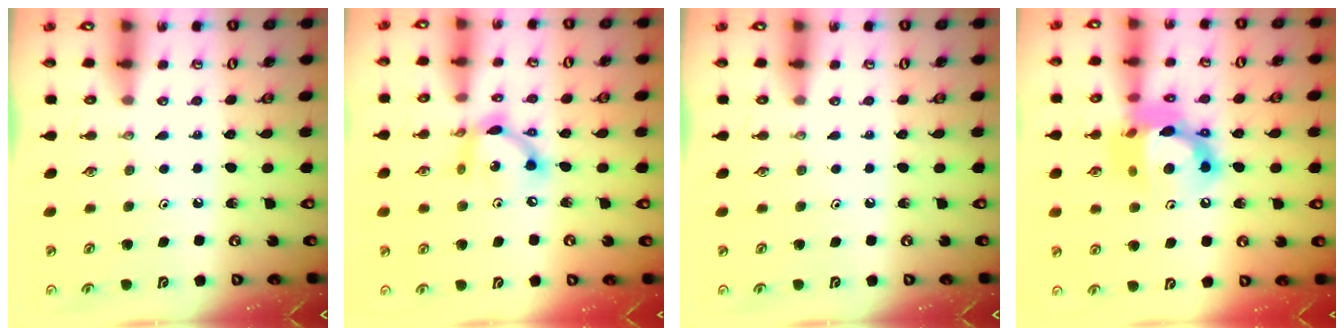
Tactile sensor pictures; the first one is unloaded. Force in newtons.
{"total": 11.4, "press": 11.3, "slide": 1.0}
{"total": 0.0}
{"total": 15.9, "press": 15.9, "slide": 0.9}